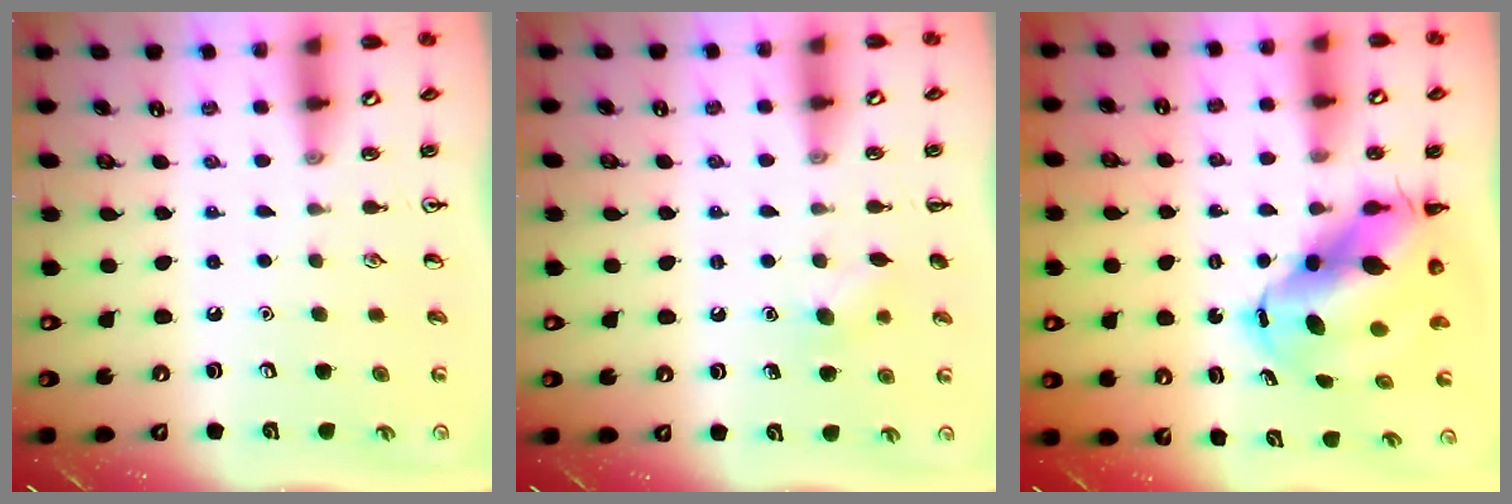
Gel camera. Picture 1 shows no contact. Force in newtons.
{"total": 4.9, "press": 4.8, "slide": 1.2}
{"total": 11.7, "press": 11.4, "slide": 2.8}